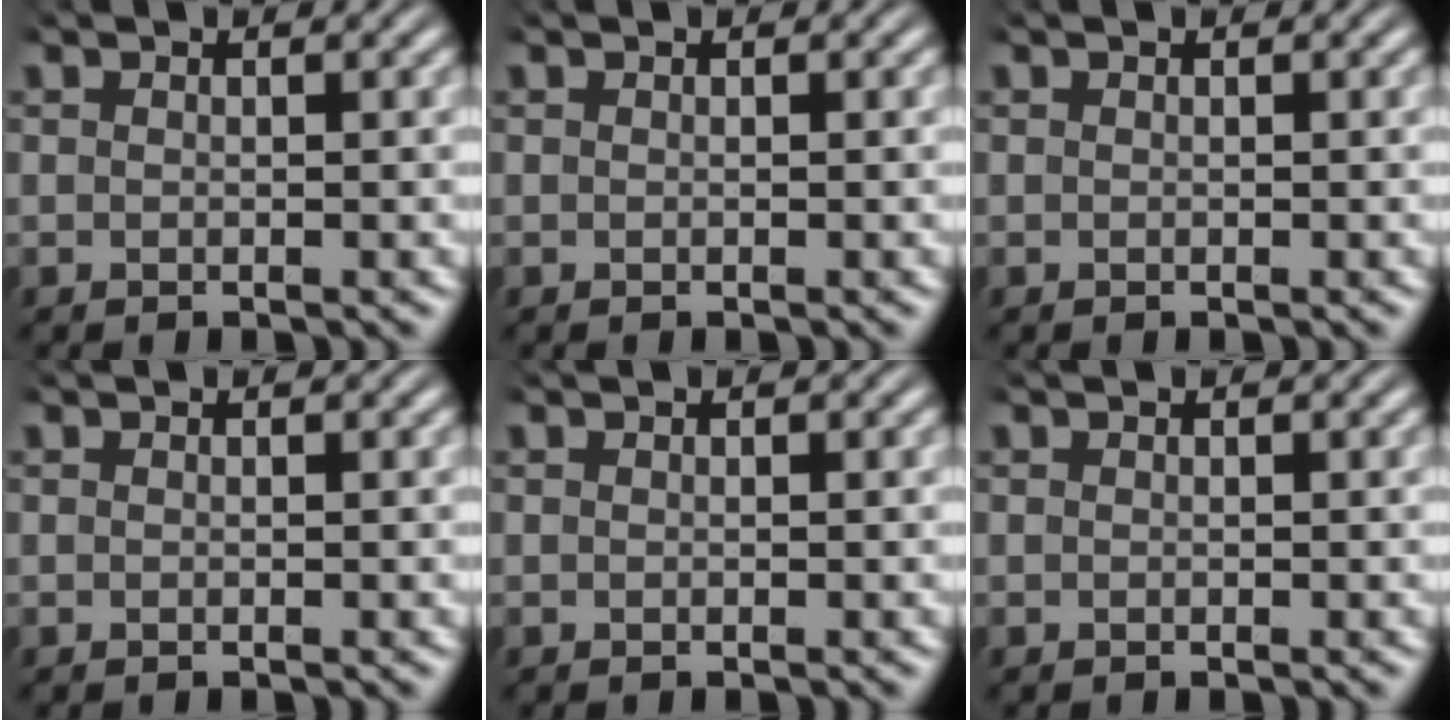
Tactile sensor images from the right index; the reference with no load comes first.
{"total": 0.0}
{"total": 0.0}
{"total": 0.0}
{"total": 0.0}
{"total": 0.0}